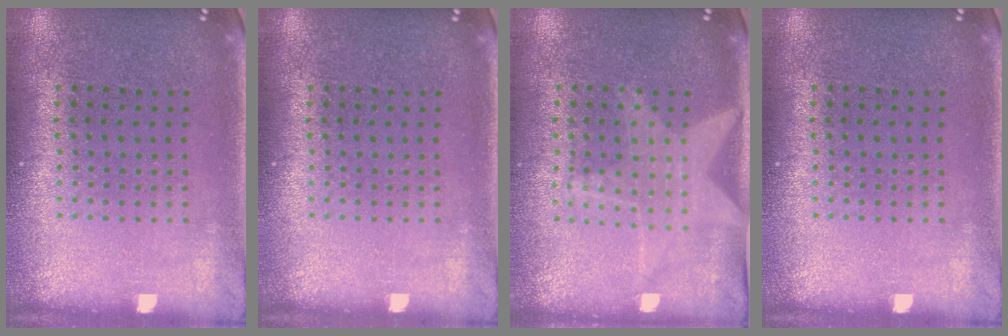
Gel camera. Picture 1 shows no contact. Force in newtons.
{"total": 0.0}
{"total": 1.4, "press": 1.4, "slide": 0.2}
{"total": 0.0}